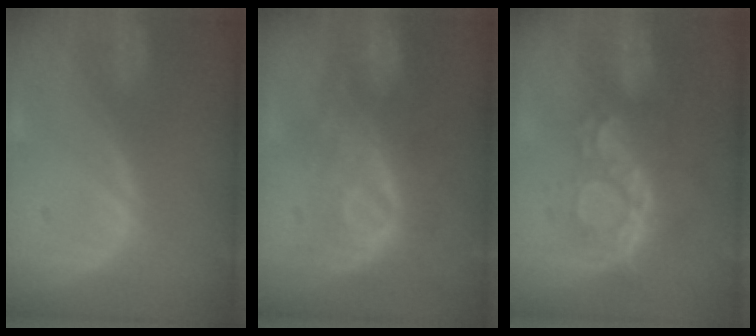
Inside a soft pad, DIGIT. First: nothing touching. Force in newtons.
{"total": 9.1, "press": 8.4, "slide": 3.6}
{"total": 9.4, "press": 8.0, "slide": 5.0}